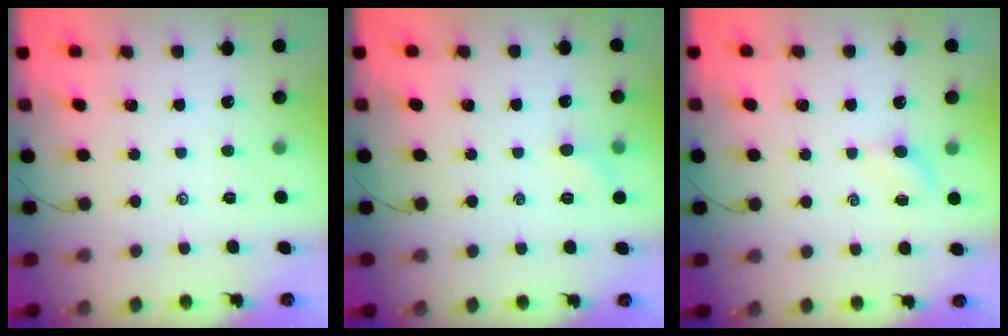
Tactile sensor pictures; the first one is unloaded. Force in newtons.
{"total": 4.2, "press": 4.0, "slide": 1.2}
{"total": 4.2, "press": 3.9, "slide": 1.3}